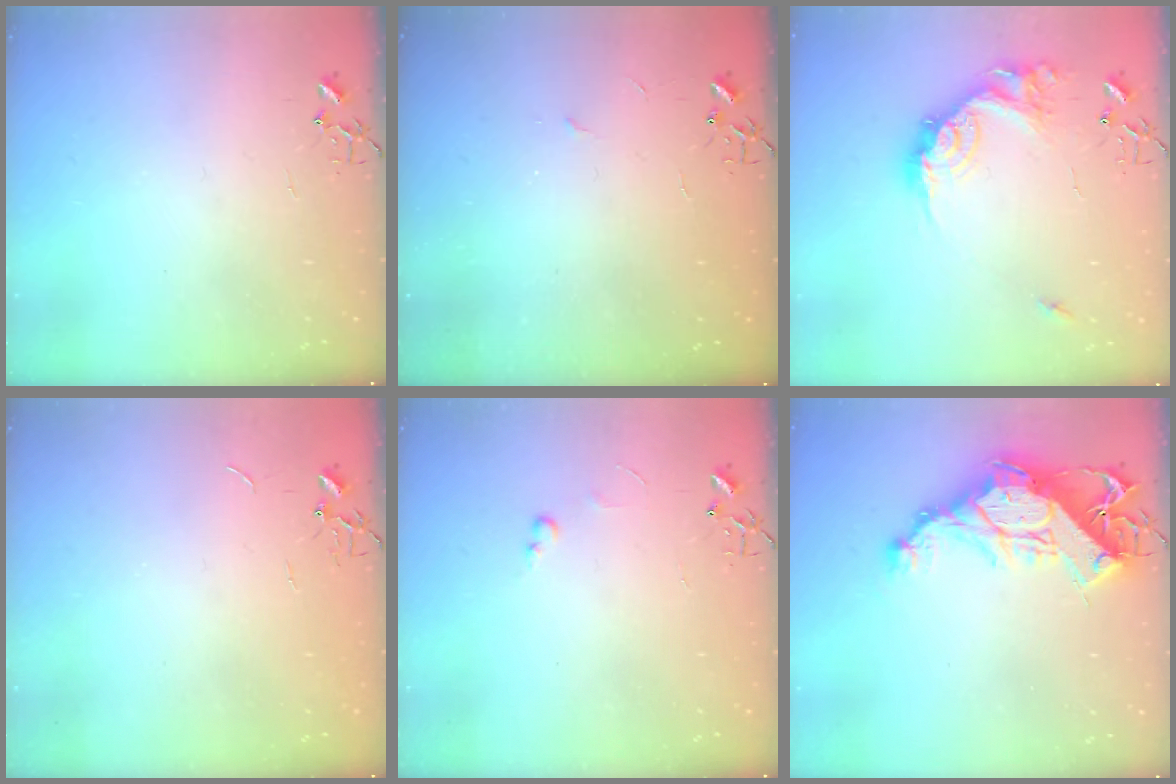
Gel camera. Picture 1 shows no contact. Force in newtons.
{"total": 2.3, "press": 2.3, "slide": 0.4}
{"total": 17.8, "press": 17.7, "slide": 1.1}
{"total": 0.6, "press": 0.6, "slide": 0.1}
{"total": 2.7, "press": 2.7, "slide": 0.4}
{"total": 17.8, "press": 17.8, "slide": 1.8}